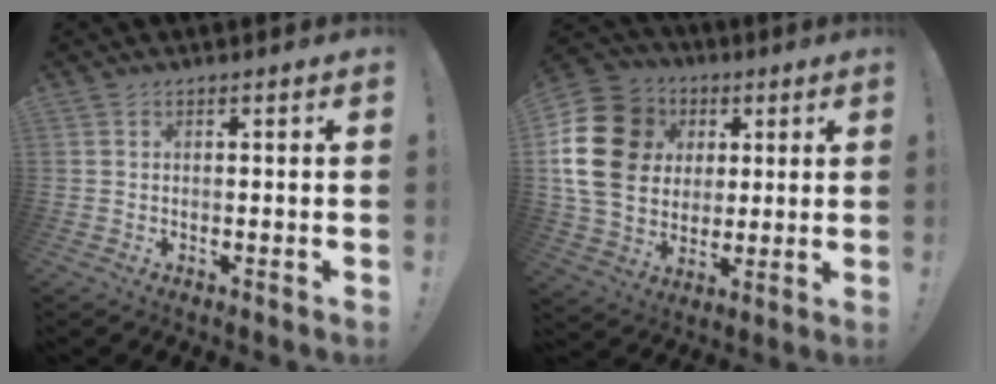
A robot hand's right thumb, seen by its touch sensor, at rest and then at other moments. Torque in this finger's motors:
{"motor_torque": [0.11, 1.04, 1.71, 0.04, 0.52]}